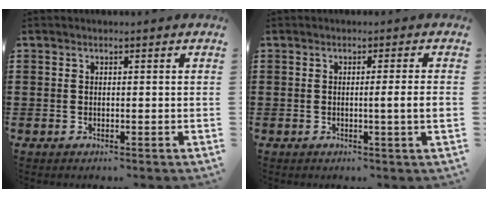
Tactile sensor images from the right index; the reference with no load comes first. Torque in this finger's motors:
{"motor_torque": [0.78, 0.11, 0.08, 0.08]}